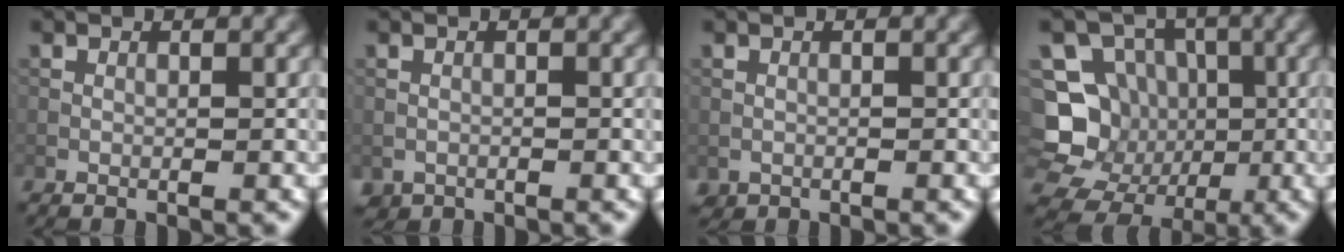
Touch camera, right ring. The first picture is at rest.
{"total": 1.0, "force": [-0.6, 0.7, 0.0], "torque": [0.004, -0.005, -0.013]}
{"total": 0.6, "force": [-0.4, 0.5, 0.0], "torque": [0.002, -0.006, -0.007]}
{"total": 9.9, "force": [-1.6, 9.2, 3.2], "torque": [-0.078, 0.014, -0.051]}